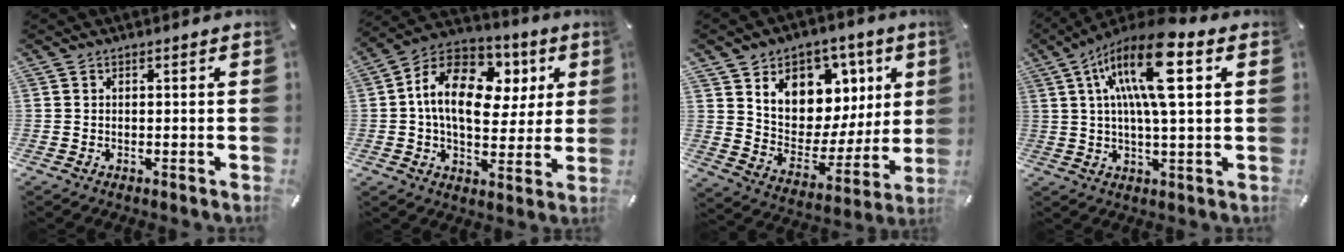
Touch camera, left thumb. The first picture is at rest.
{"total": 17.5, "force": [4.1, 11.7, 12.3], "torque": [-0.225, -0.002, 0.071]}
{"total": 11.1, "force": [5.9, 8.8, 3.3], "torque": [-0.049, -0.065, 0.109]}
{"total": 16.9, "force": [5.1, 4.8, 15.4], "torque": [-0.290, -0.003, 0.078]}